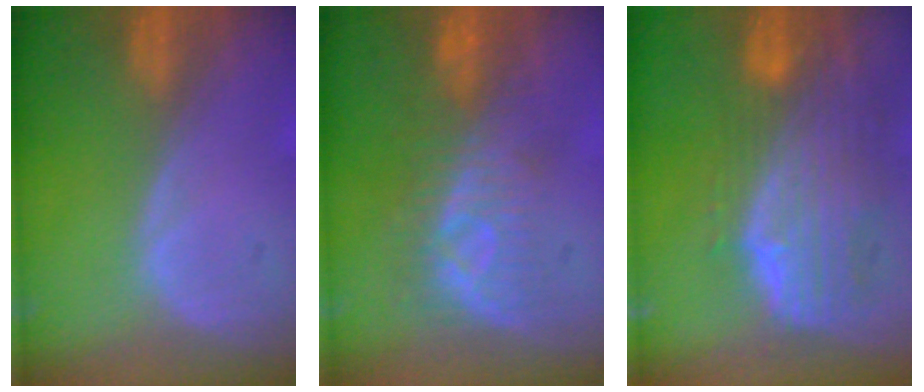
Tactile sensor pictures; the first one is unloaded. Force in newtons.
{"total": 8.2, "press": 7.6, "slide": 3.1}
{"total": 10.7, "press": 9.2, "slide": 5.5}